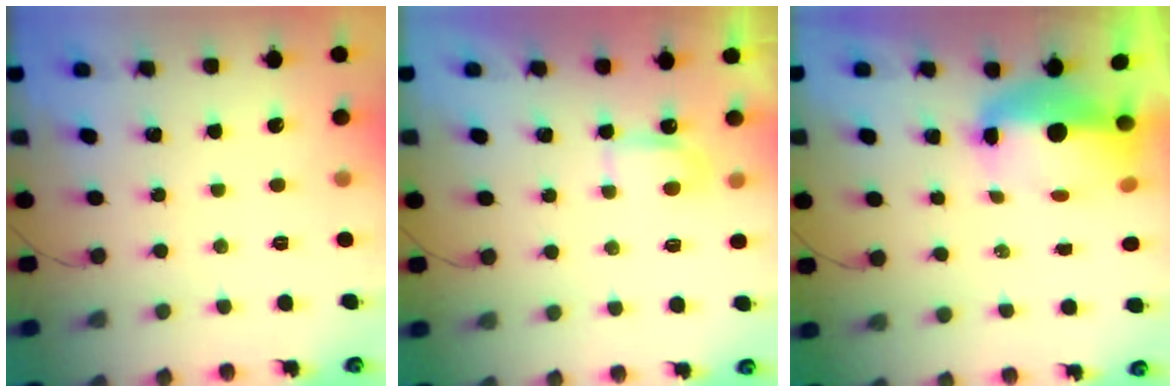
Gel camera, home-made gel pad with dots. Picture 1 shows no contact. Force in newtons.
{"total": 4.1, "press": 4.0, "slide": 1.1}
{"total": 8.1, "press": 8.0, "slide": 1.5}